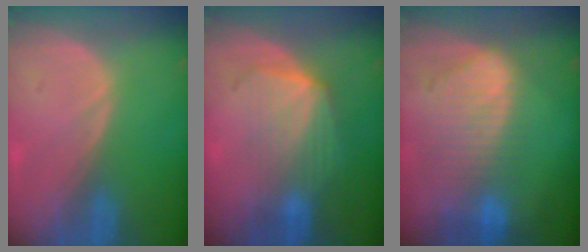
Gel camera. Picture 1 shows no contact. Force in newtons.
{"total": 7.2, "press": 6.5, "slide": 3.0}
{"total": 10.1, "press": 8.5, "slide": 5.4}